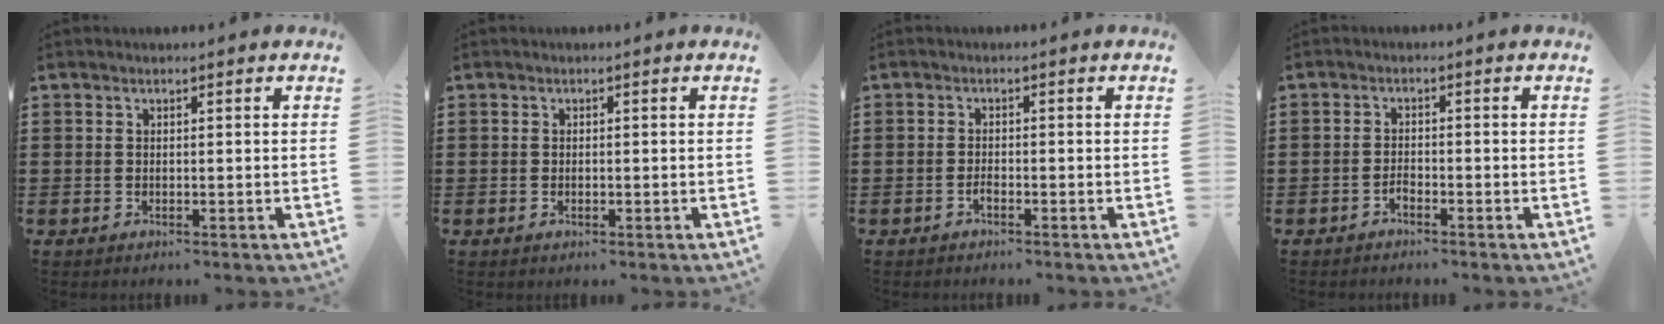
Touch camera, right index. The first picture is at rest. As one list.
[{"total": 0.7, "force": [-0.2, 0.3, 0.6], "torque": [-0.012, -0.002, -0.003]}, {"total": 1.2, "force": [-0.9, 0.3, 0.7], "torque": [-0.017, -0.005, -0.015]}, {"total": 1.5, "force": [-1.3, 0.5, 0.6], "torque": [-0.015, -0.002, -0.025]}]